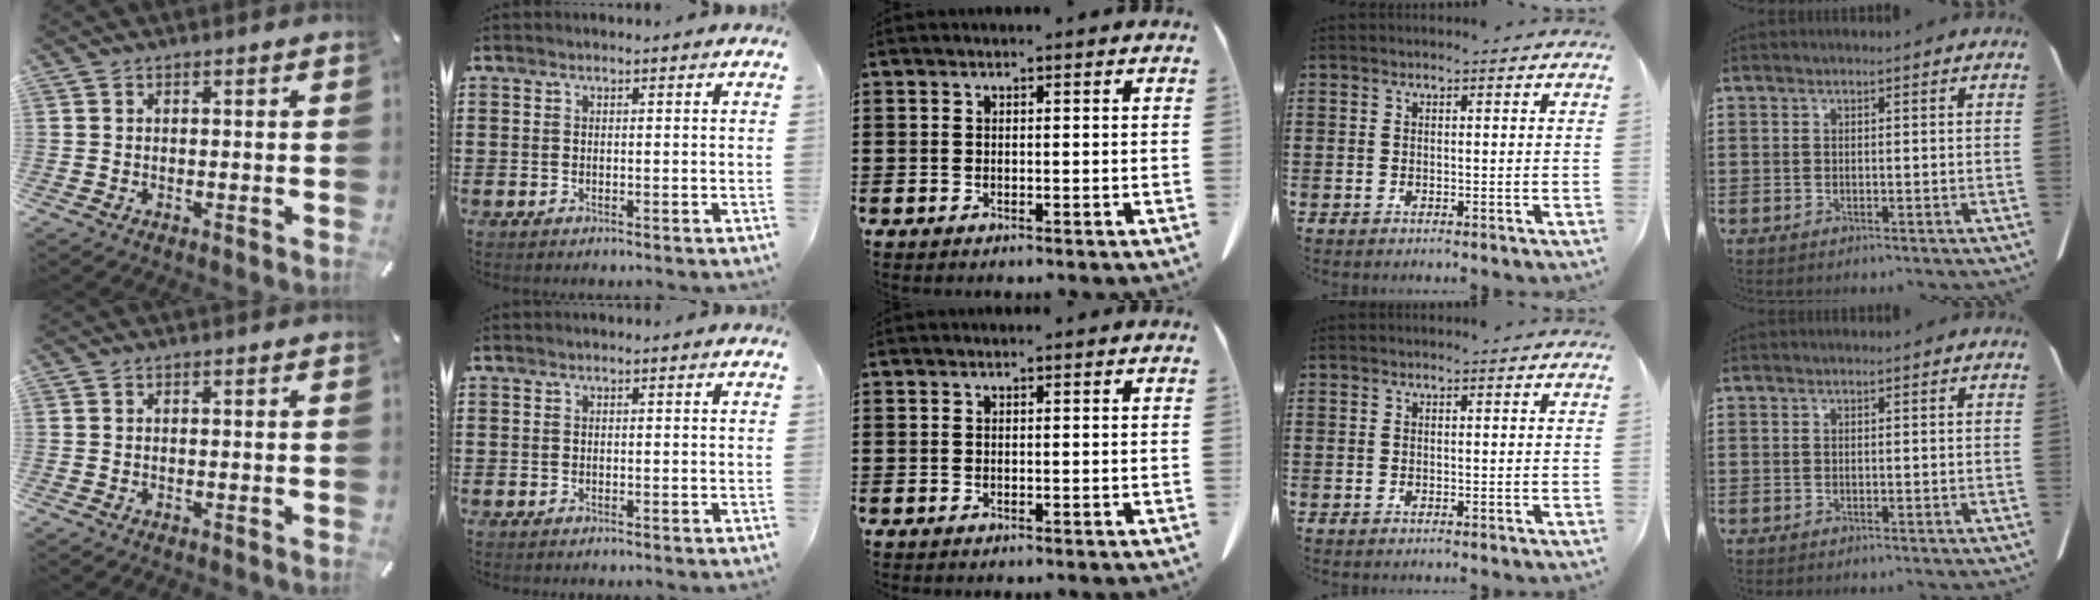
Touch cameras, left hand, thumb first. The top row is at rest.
{}